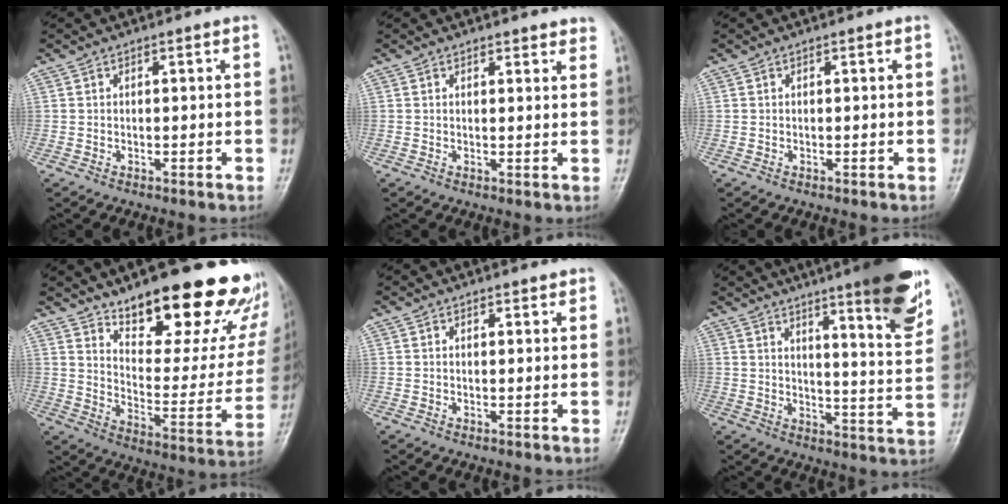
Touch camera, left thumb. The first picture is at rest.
{"total": 3.3, "force": [3.0, 1.1, 1.0], "torque": [0.013, -0.010, 0.027]}
{"total": 0.0}
{"total": 26.3, "force": [18.1, 9.2, 16.7], "torque": [-0.187, -0.113, 0.255]}
{"total": 1.1, "force": [0.9, 0.5, 0.3], "torque": [0.003, -0.004, 0.009]}
{"total": 16.7, "force": [10.5, 2.2, 12.9], "torque": [-0.155, -0.061, 0.143]}